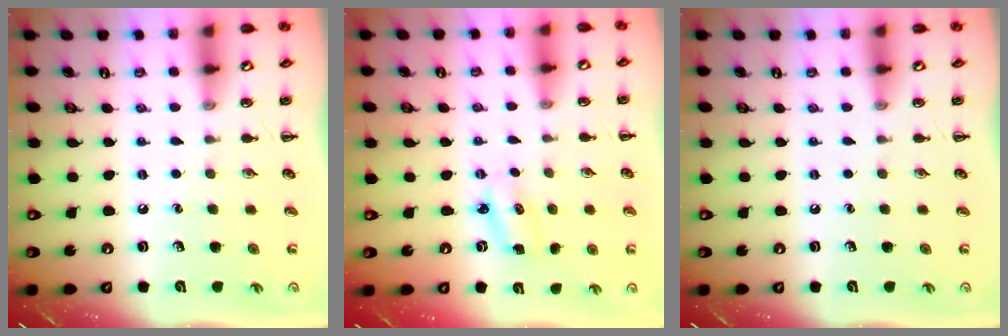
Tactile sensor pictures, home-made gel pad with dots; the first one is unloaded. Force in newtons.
{"total": 2.6, "press": 2.6, "slide": 0.5}
{"total": 0.0}